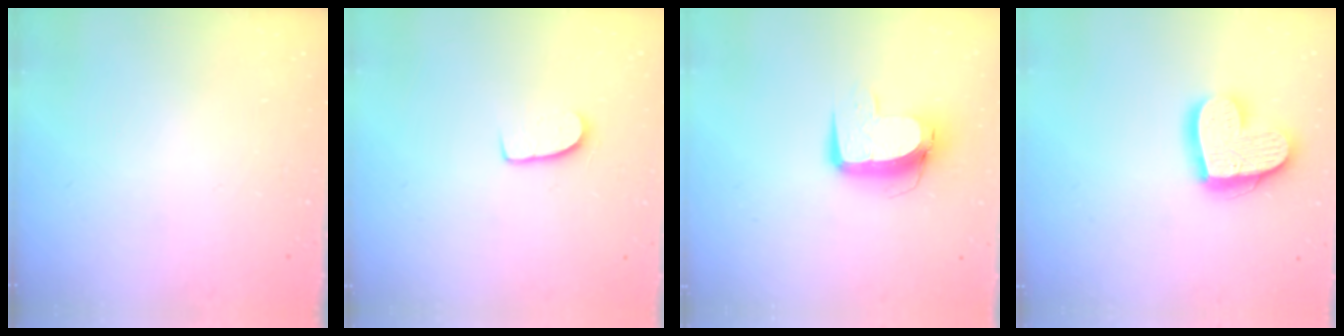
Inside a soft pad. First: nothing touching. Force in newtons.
{"total": 7.7, "press": 7.6, "slide": 0.7}
{"total": 10.5, "press": 10.5, "slide": 0.7}
{"total": 17.7, "press": 17.7, "slide": 1.5}